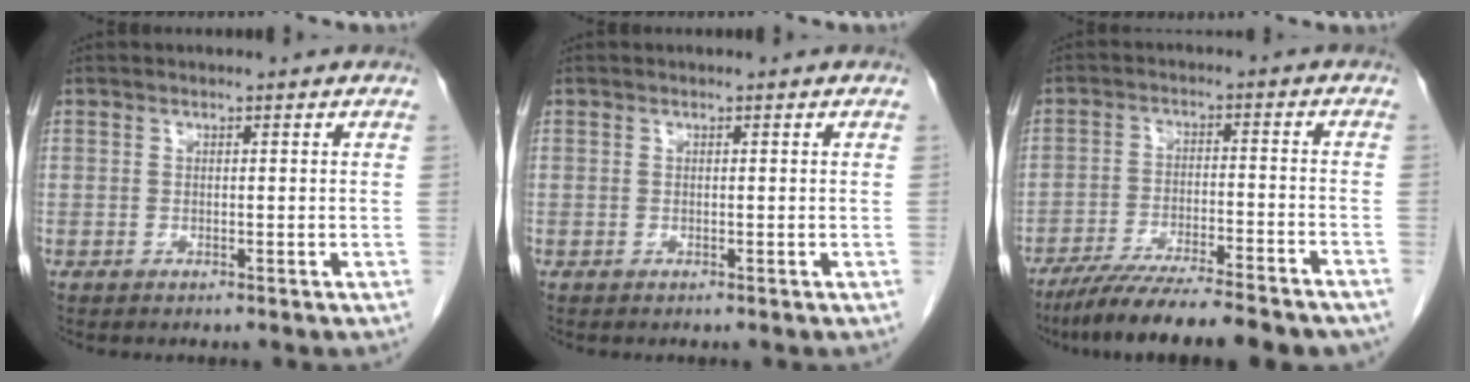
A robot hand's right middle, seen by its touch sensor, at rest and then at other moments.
{"total": 0.0}
{"total": 17.5, "force": [-15.1, 1.7, 8.8], "torque": [-0.123, -0.022, -0.223]}